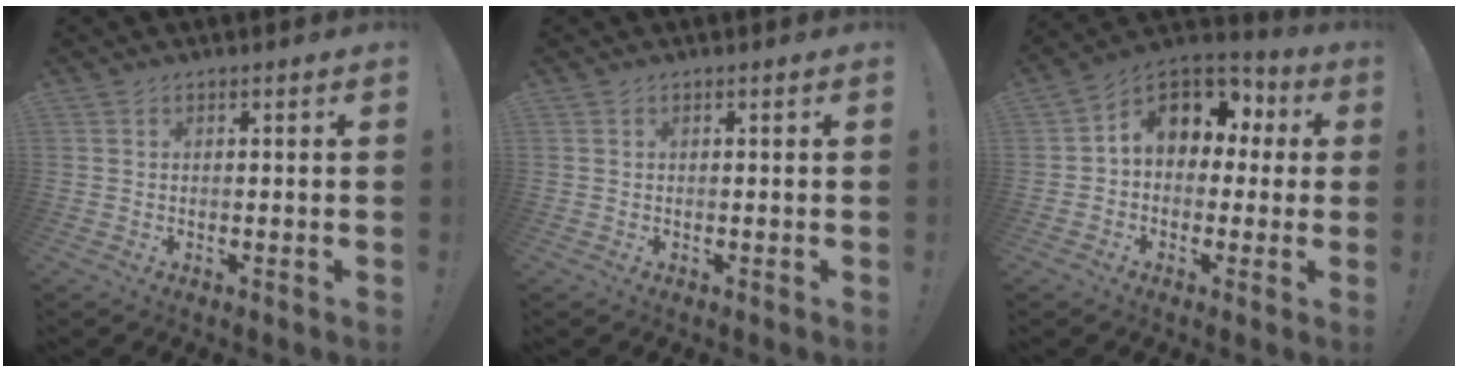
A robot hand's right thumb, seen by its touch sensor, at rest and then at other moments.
{"total": 0.0}
{"total": 10.7, "force": [3.0, 8.2, 6.2], "torque": [-0.088, -0.007, 0.057]}